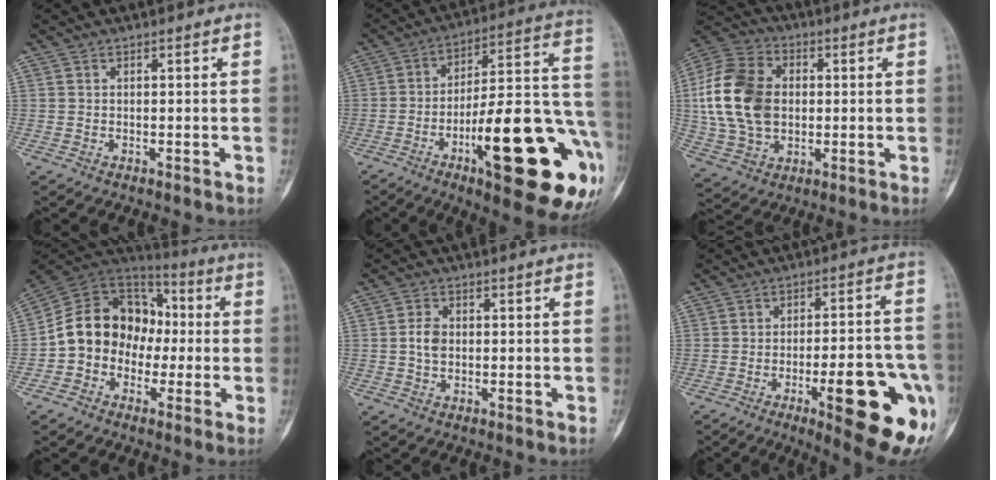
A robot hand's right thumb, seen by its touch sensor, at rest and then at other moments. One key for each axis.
{"total": 29.7, "fx": -10.5, "fy": 8.2, "fz": 26.6, "tx": -0.327, "ty": 0.040, "tz": -0.146}
{"total": 18.2, "fx": 1.2, "fy": 13.0, "fz": 12.8, "tx": -0.237, "ty": 0.013, "tz": 0.021}
{"total": 15.3, "fx": -2.0, "fy": 12.6, "fz": 8.4, "tx": -0.110, "ty": 0.052, "tz": -0.046}
{"total": 3.3, "fx": 0.0, "fy": 2.3, "fz": 2.4, "tx": -0.043, "ty": 0.005, "tz": -0.003}
{"total": 19.8, "fx": -7.4, "fy": 4.9, "fz": 17.7, "tx": -0.182, "ty": 0.016, "tz": -0.088}